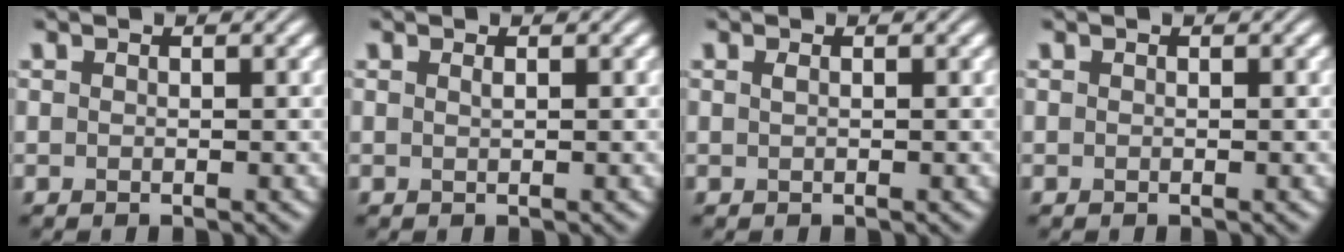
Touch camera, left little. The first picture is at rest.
{"total": 0.5, "force": [0.2, 0.1, 0.4], "torque": [-0.006, 0.002, 0.004]}
{"total": 0.5, "force": [0.2, 0.2, 0.5], "torque": [-0.009, 0.005, 0.003]}
{"total": 0.0}